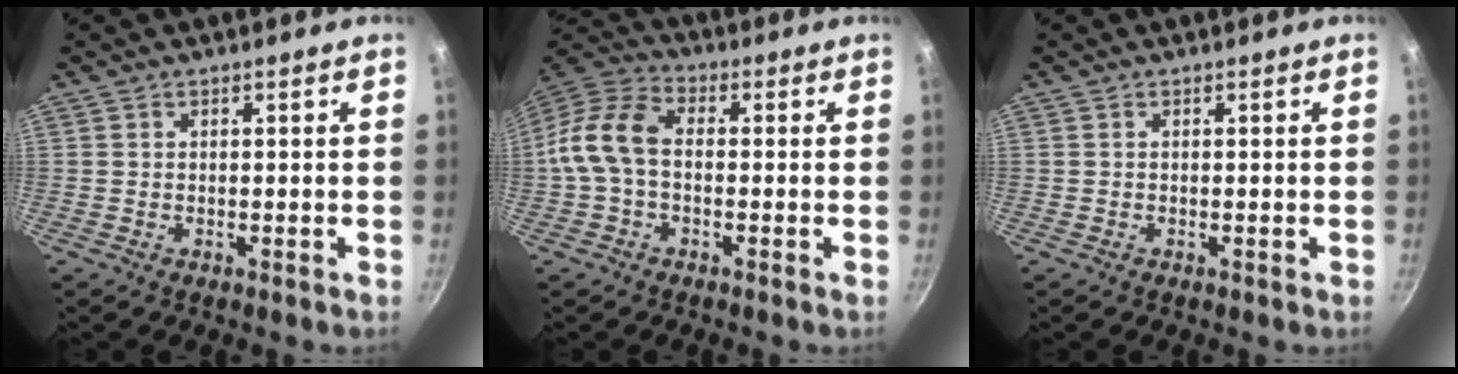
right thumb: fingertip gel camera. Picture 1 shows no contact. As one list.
[{"total": 10.6, "force": [-0.9, 6.9, 7.9], "torque": [-0.149, 0.038, -0.036]}, {"total": 0.0}]